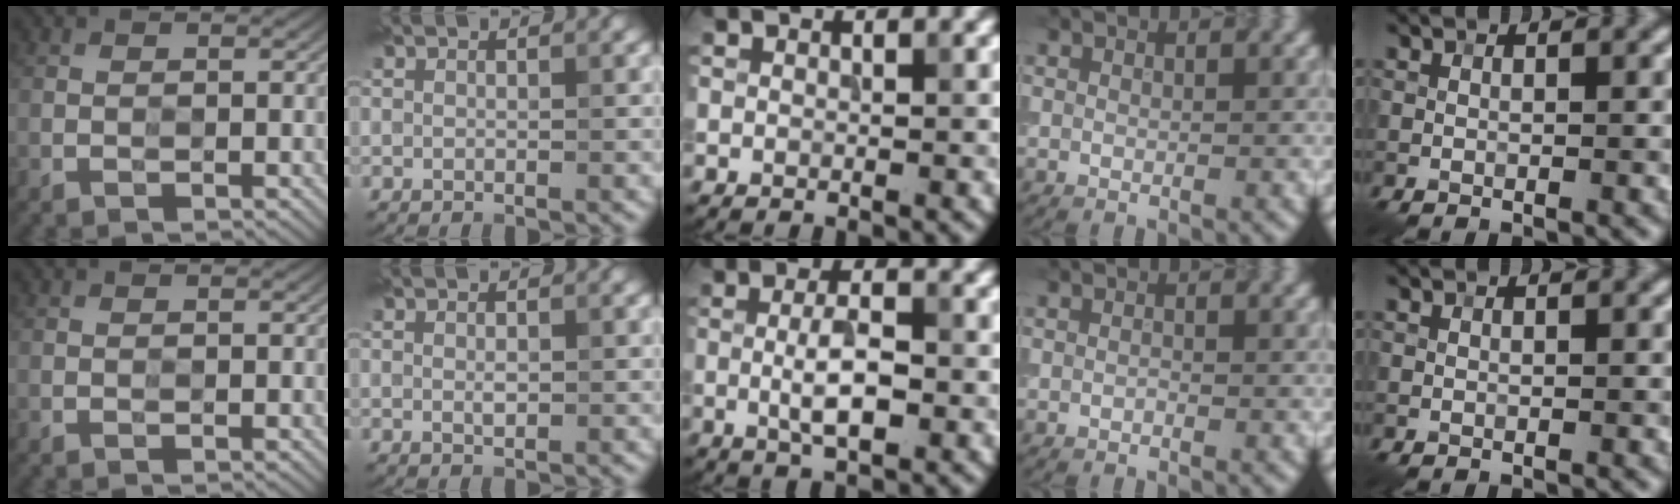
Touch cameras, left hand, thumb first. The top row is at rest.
{"index": {"total": 0.8, "force": [-0.1, 0.4, 0.7], "torque": [-0.015, -0.003, 0.000]}, "middle": {"total": 3.8, "force": [-0.4, 1.2, 3.6], "torque": [-0.069, -0.002, -0.009]}}